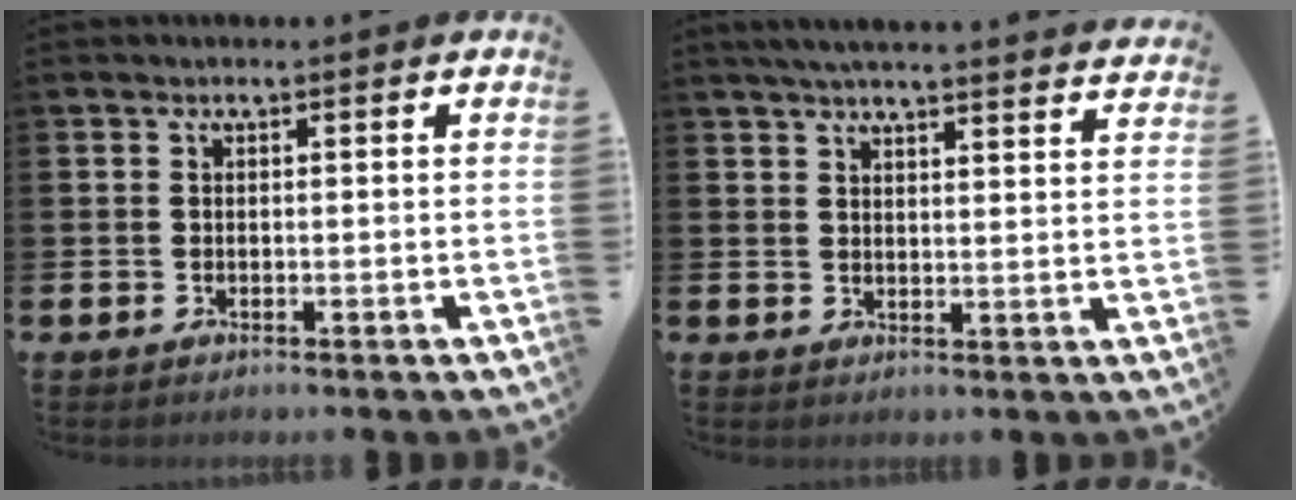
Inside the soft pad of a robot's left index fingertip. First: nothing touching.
{"total": 4.9, "force": [4.7, -0.2, 1.2], "torque": [-0.031, -0.025, 0.083]}